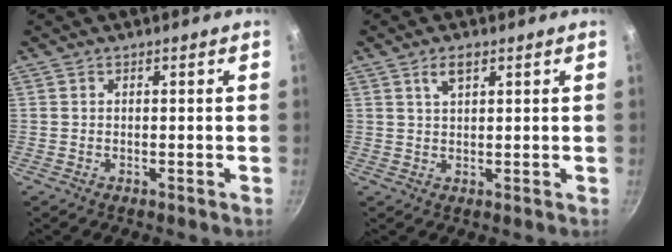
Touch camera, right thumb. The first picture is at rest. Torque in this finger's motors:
{"motor_torque": [-0.76, 0.56, 0.08, 0.07, 0.00]}